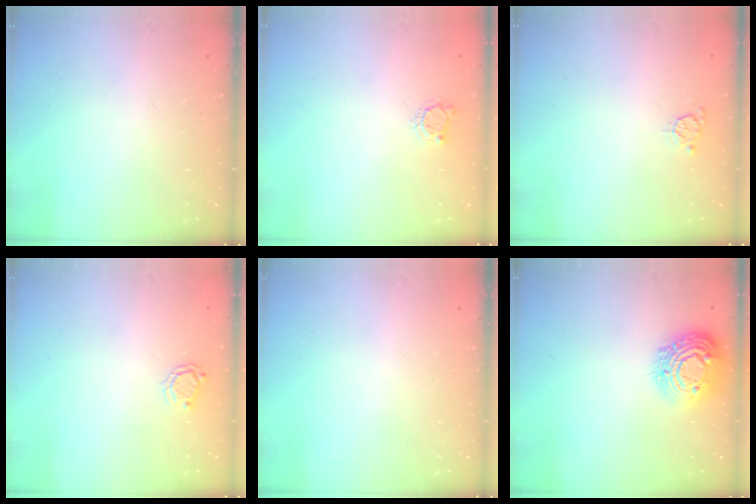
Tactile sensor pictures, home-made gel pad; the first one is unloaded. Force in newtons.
{"total": 3.7, "press": 3.7, "slide": 0.6}
{"total": 3.9, "press": 3.9, "slide": 0.5}
{"total": 3.9, "press": 3.9, "slide": 0.4}
{"total": 0.0}
{"total": 13.7, "press": 13.7, "slide": 0.8}